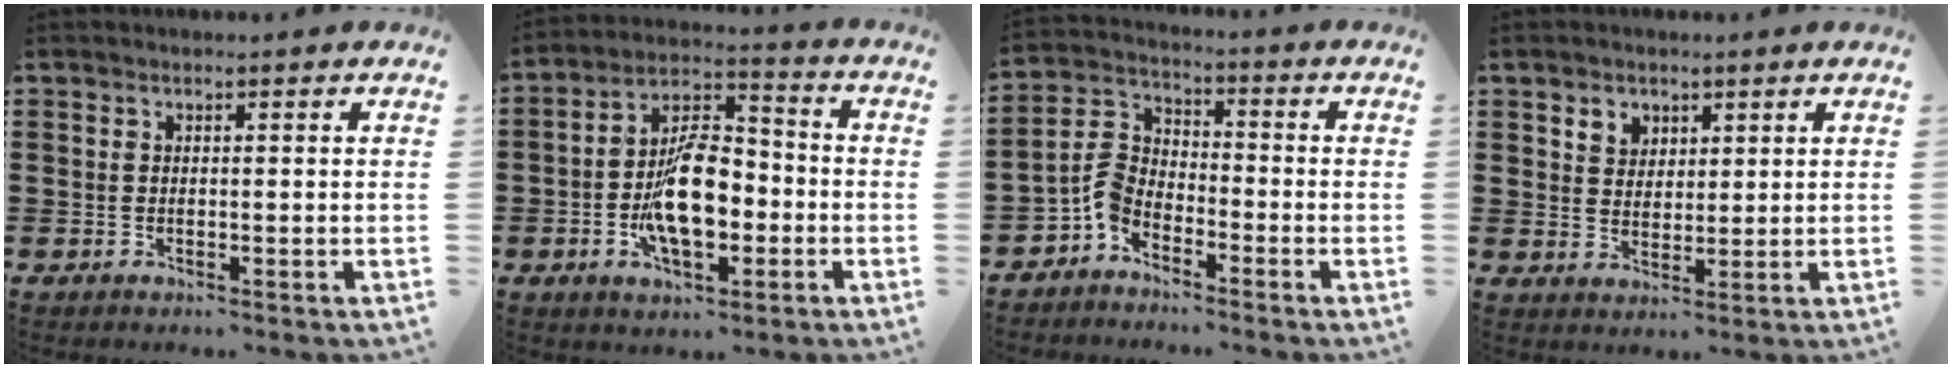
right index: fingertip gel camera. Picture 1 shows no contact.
{"total": 11.6, "force": [-3.1, 5.7, 9.6], "torque": [-0.189, 0.000, -0.056]}
{"total": 5.0, "force": [-3.5, 2.7, 2.3], "torque": [-0.083, -0.001, -0.080]}
{"total": 3.1, "force": [1.9, 2.4, 0.5], "torque": [-0.021, 0.010, 0.036]}